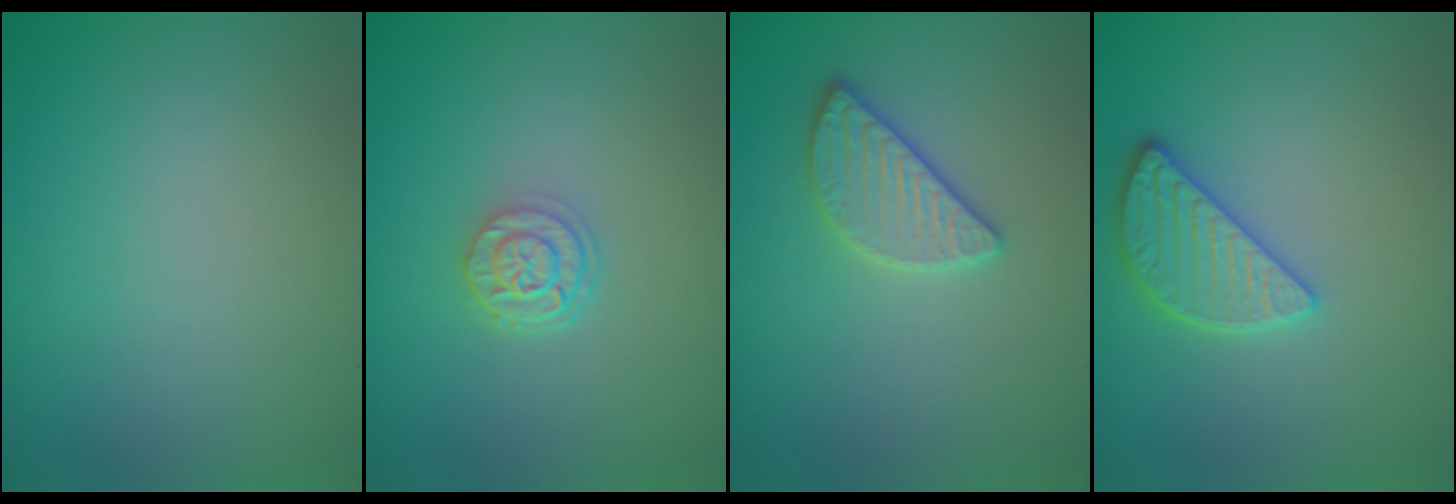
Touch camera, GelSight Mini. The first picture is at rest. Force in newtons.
{"total": 2.6, "press": 2.1, "slide": 1.5}
{"total": 2.6, "press": 2.6, "slide": 0.4}
{"total": 2.8, "press": 2.8, "slide": 0.6}